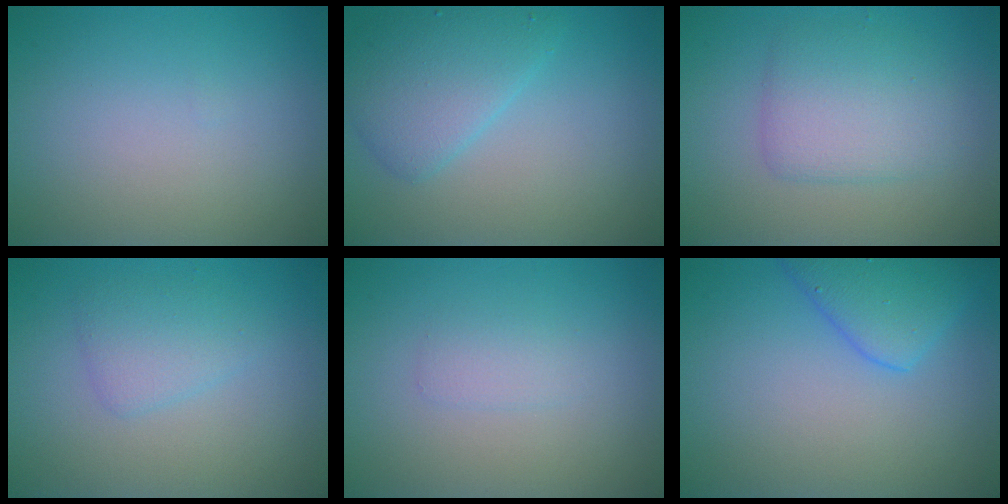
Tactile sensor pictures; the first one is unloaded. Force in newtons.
{"total": 3.8, "press": 3.8, "slide": 0.2}
{"total": 3.8, "press": 3.8, "slide": 0.2}
{"total": 2.1, "press": 2.1, "slide": 0.0}
{"total": 1.2, "press": 1.2, "slide": 0.0}
{"total": 2.9, "press": 2.9, "slide": 0.0}